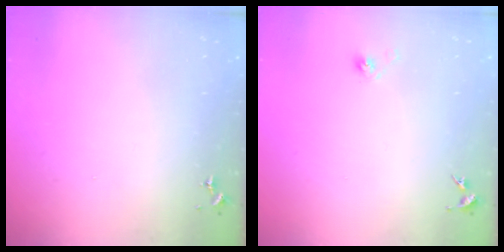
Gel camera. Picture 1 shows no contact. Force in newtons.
{"total": 2.9, "press": 2.6, "slide": 1.4}